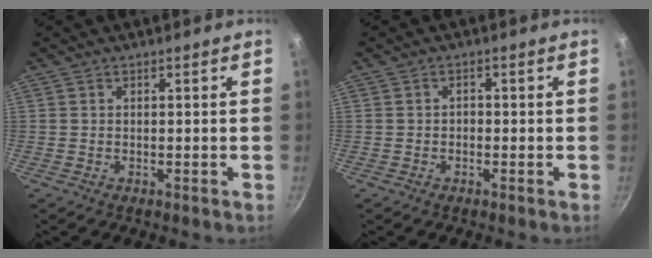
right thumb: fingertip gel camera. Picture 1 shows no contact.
{"total": 1.2, "force": [-0.4, 0.9, 0.7], "torque": [-0.009, 0.005, -0.010]}